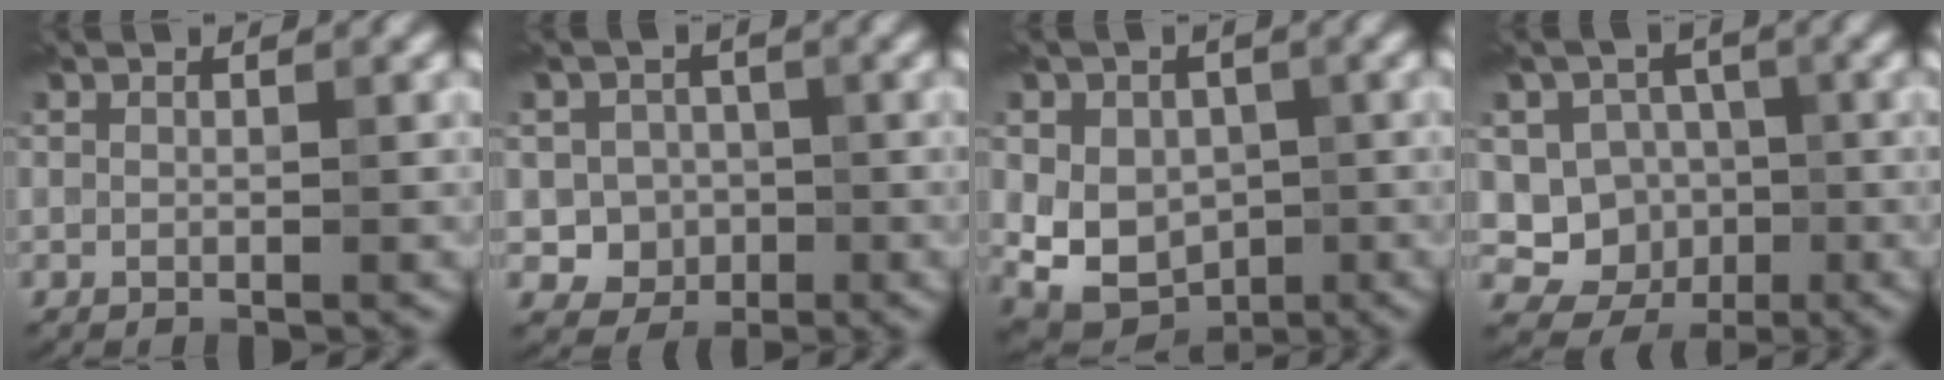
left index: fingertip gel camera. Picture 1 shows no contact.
{"total": 3.3, "force": [-0.6, 3.1, 1.0], "torque": [0.000, 0.000, -0.021]}
{"total": 6.3, "force": [-0.2, 5.1, 3.8], "torque": [-0.060, -0.008, -0.001]}
{"total": 5.8, "force": [-0.9, 5.4, 2.0], "torque": [-0.004, -0.005, -0.033]}